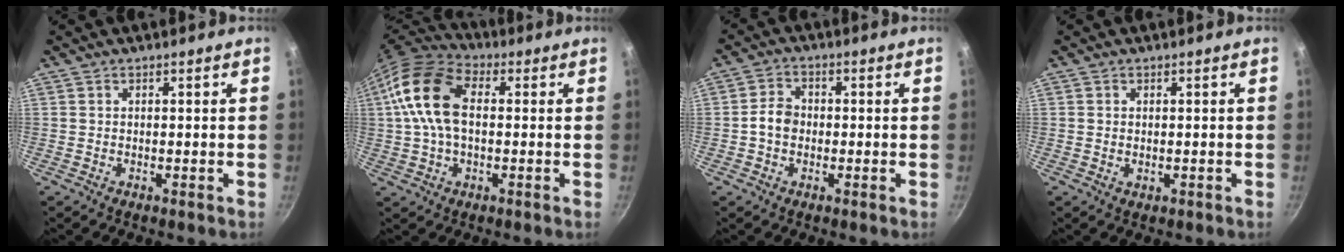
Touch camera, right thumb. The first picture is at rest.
{"total": 14.5, "force": [1.4, 8.9, 11.4], "torque": [-0.207, 0.025, 0.010]}
{"total": 4.4, "force": [-0.6, 3.5, 2.5], "torque": [-0.030, 0.019, -0.018]}
{"total": 0.9, "force": [0.0, 0.7, 0.6], "torque": [-0.009, 0.000, 0.000]}